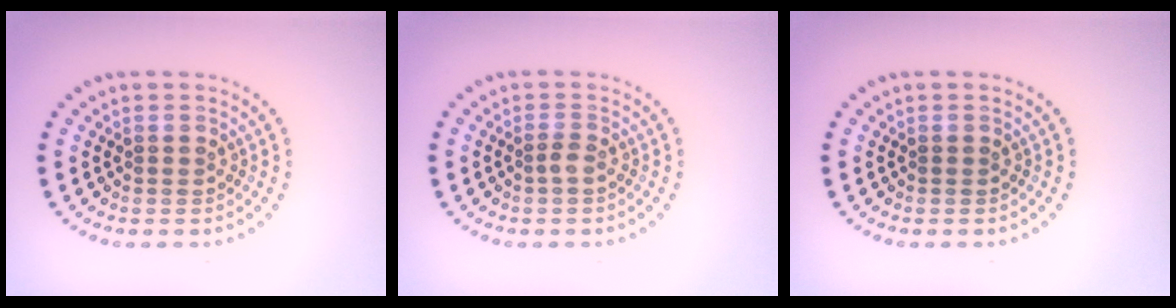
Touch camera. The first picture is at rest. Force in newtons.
{"total": 0.9, "press": 0.6, "slide": 0.6}
{"total": 0.0}